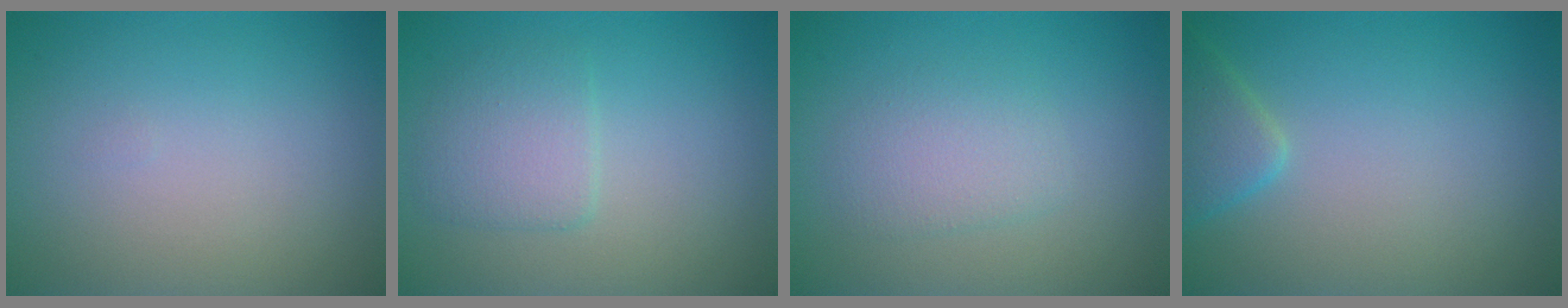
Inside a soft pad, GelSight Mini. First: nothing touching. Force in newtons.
{"total": 2.5, "press": 2.5, "slide": 0.4}
{"total": 2.3, "press": 2.3, "slide": 0.1}
{"total": 2.4, "press": 2.4, "slide": 0.1}